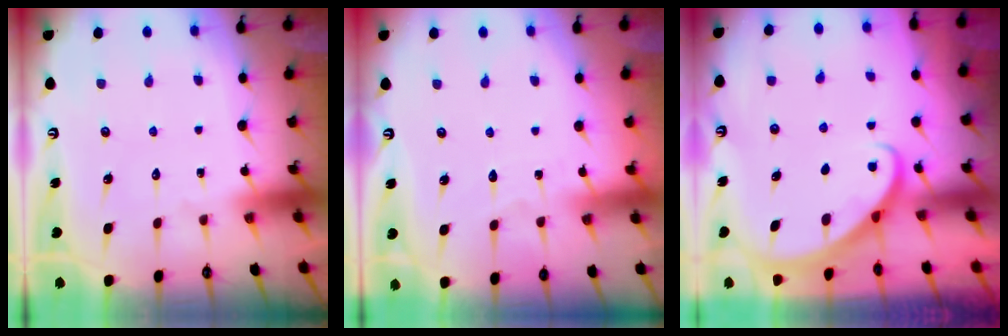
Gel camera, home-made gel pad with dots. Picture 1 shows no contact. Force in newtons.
{"total": 2.7, "press": 2.7, "slide": 0.3}
{"total": 2.9, "press": 2.9, "slide": 0.2}